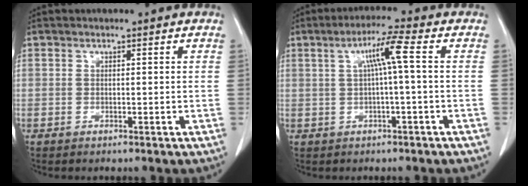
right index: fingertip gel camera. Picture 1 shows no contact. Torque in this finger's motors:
{"motor_torque": [0.84, -0.04, 0.25, 0.11]}